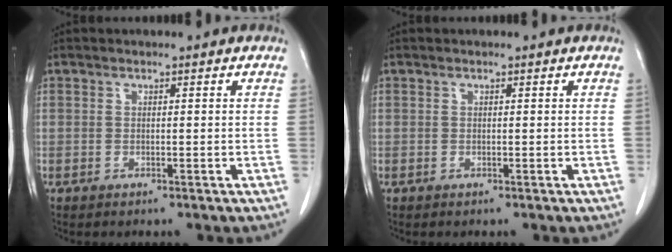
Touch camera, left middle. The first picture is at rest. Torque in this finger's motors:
{"motor_torque": [-0.11, 0.09, 0.04, 0.00]}